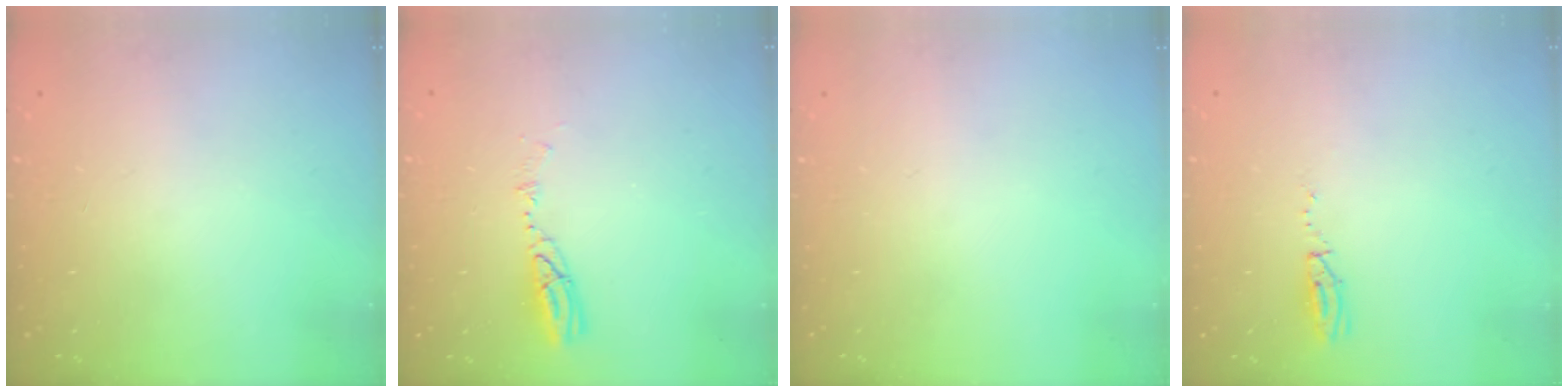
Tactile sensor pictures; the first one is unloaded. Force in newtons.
{"total": 4.7, "press": 4.6, "slide": 0.5}
{"total": 0.0}
{"total": 3.5, "press": 2.8, "slide": 2.1}